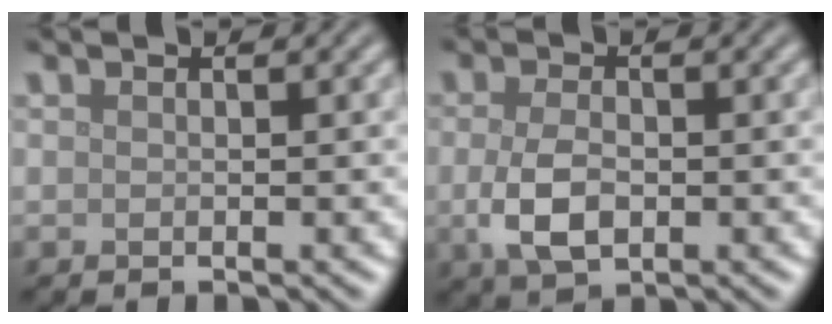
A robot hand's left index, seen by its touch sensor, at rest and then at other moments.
{"total": 4.0, "force": [-0.7, 2.3, 3.2], "torque": [-0.074, -0.007, -0.014]}